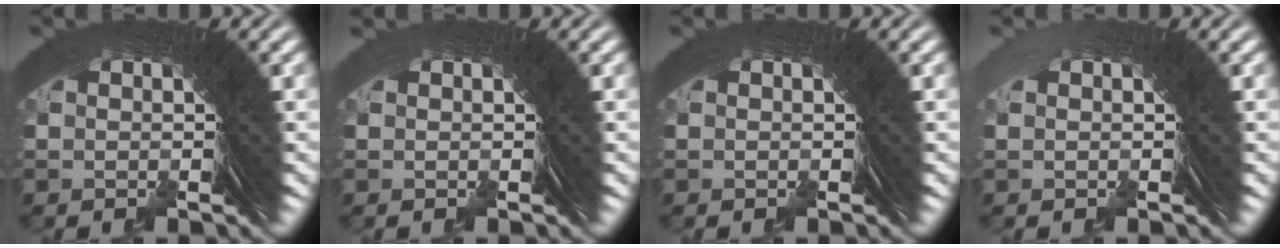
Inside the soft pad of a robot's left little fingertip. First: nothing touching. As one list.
[{"total": 0.9, "force": [-0.2, -0.5, -0.8], "torque": [0.021, 0.003, -0.003]}, {"total": 0.0}, {"total": 1.1, "force": [-0.4, -0.7, -0.7], "torque": [0.021, 0.003, -0.003]}]